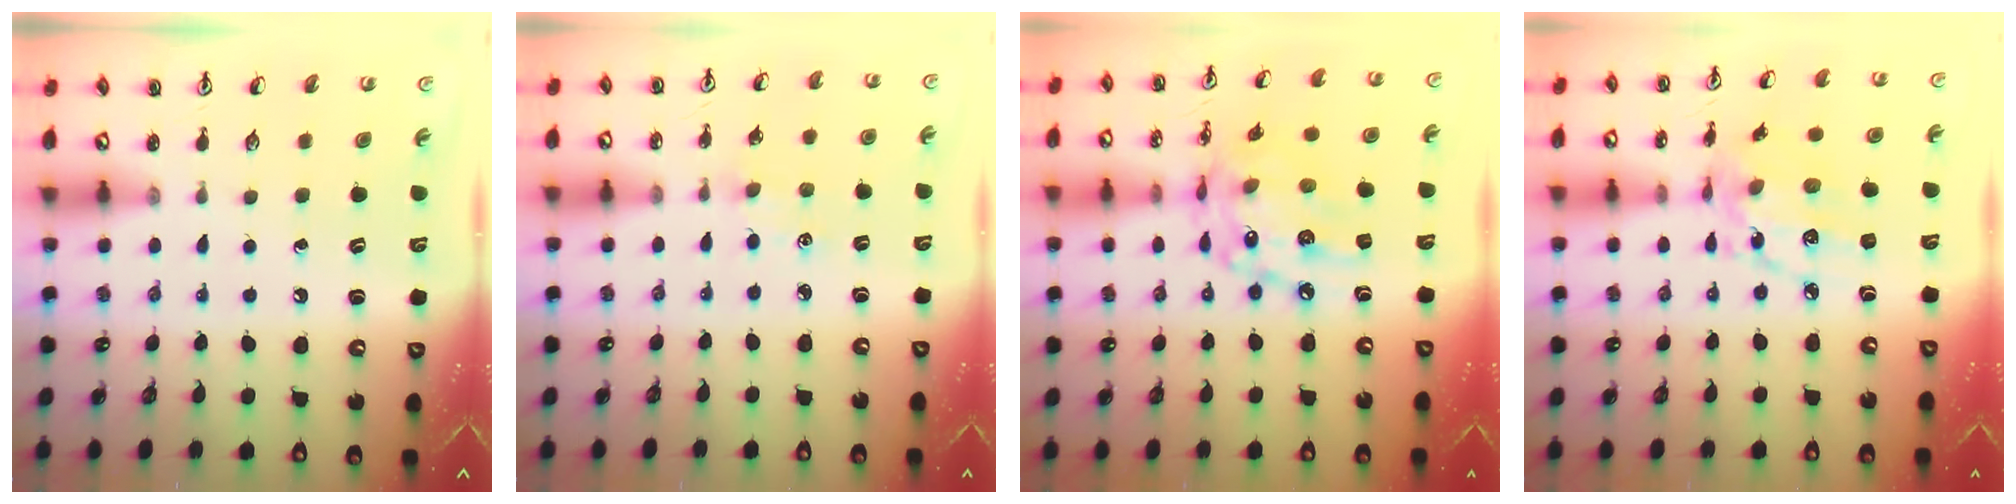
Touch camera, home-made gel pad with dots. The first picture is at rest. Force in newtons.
{"total": 1.1, "press": 1.1, "slide": 0.3}
{"total": 16.2, "press": 16.2, "slide": 1.2}
{"total": 12.1, "press": 12.1, "slide": 0.8}